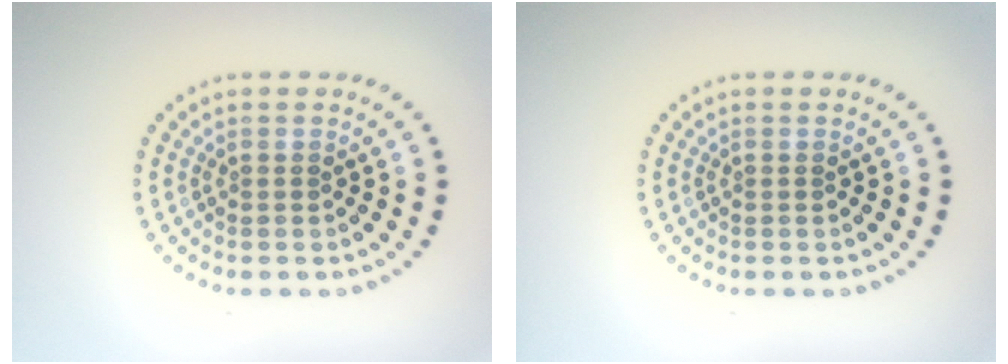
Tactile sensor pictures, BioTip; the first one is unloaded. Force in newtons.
{"total": 0.0}